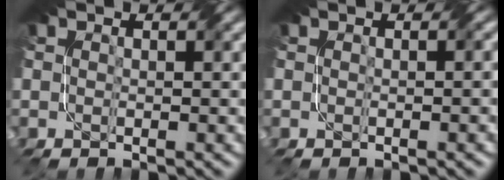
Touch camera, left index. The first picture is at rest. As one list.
[{"total": 1.0, "force": [-0.2, 0.3, 1.0], "torque": [-0.006, -0.002, -0.006]}]